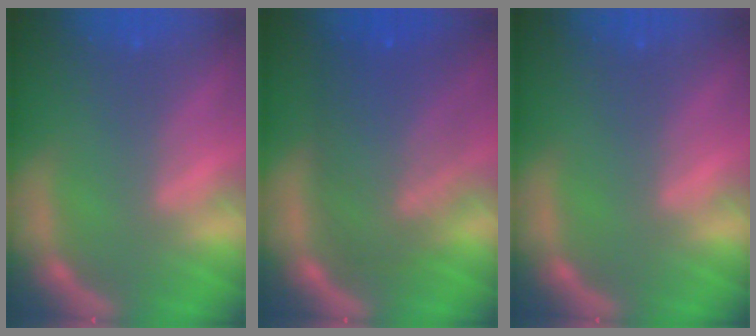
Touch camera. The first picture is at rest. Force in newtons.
{"total": 9.1}
{"total": 0.0}